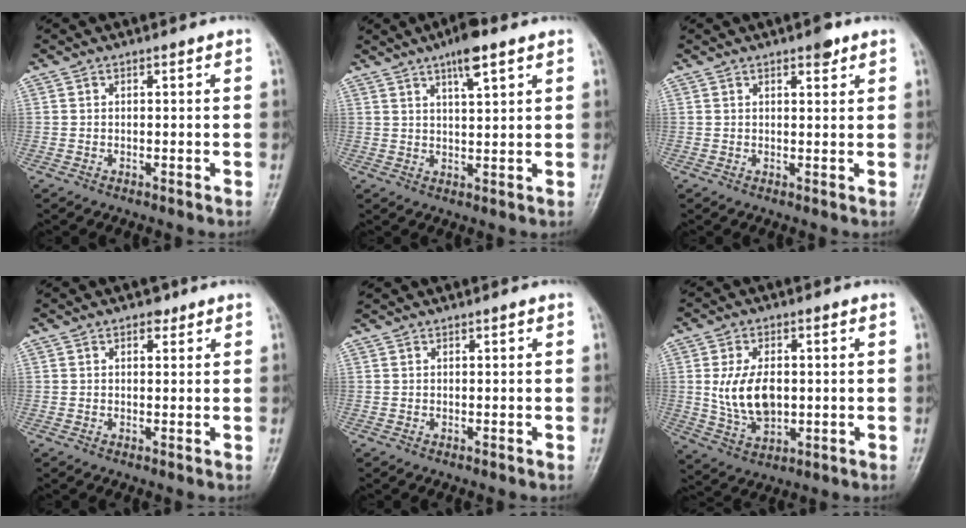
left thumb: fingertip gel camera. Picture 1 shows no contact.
{"total": 6.5, "force": [4.0, 1.4, 4.9], "torque": [-0.077, -0.015, 0.066]}
{"total": 2.7, "force": [1.9, 1.0, 1.7], "torque": [-0.015, -0.009, 0.025]}
{"total": 2.0, "force": [1.4, 1.2, 0.8], "torque": [0.000, -0.006, 0.015]}
{"total": 1.4, "force": [1.3, 0.2, 0.3], "torque": [-0.007, 0.014, 0.029]}
{"total": 9.4, "force": [0.7, 5.8, 7.4], "torque": [-0.127, -0.010, 0.023]}